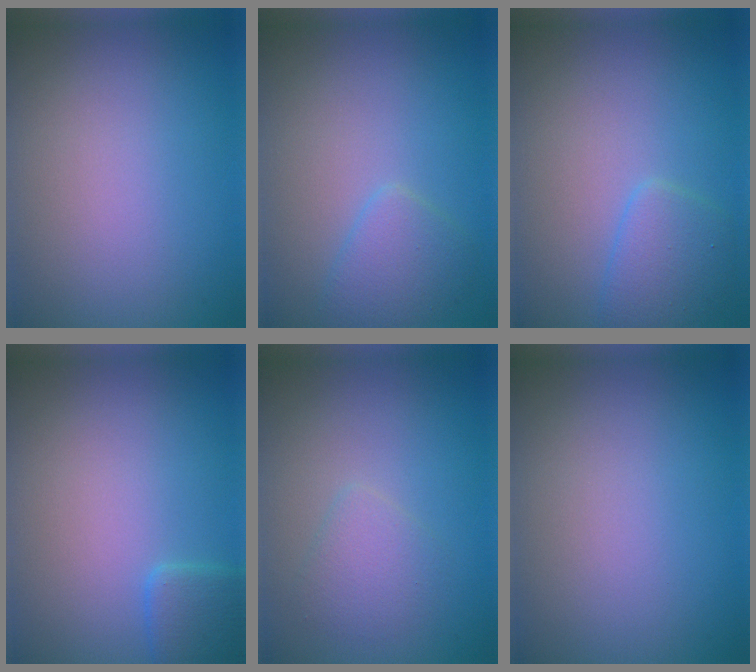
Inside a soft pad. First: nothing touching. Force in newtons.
{"total": 2.3, "press": 2.3, "slide": 0.1}
{"total": 2.4, "press": 2.4, "slide": 0.0}
{"total": 2.1, "press": 2.1, "slide": 0.1}
{"total": 1.9, "press": 1.9, "slide": 0.1}
{"total": 0.0}